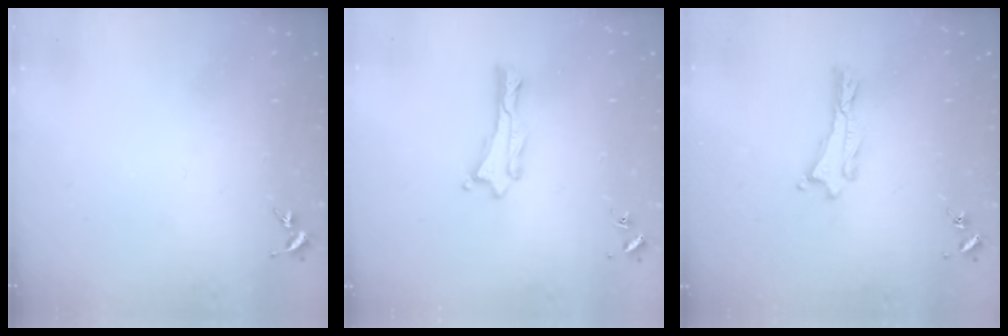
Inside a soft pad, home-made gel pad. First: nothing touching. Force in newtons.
{"total": 0.0}
{"total": 0.0}